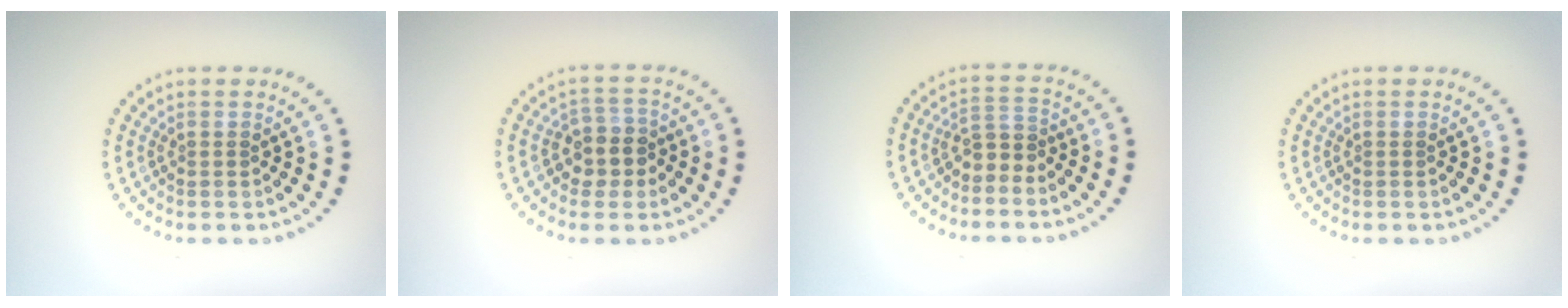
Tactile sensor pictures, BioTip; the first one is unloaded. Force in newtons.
{"total": 2.7, "press": 2.5, "slide": 1.0}
{"total": 1.9, "press": 1.5, "slide": 1.3}
{"total": 0.0}